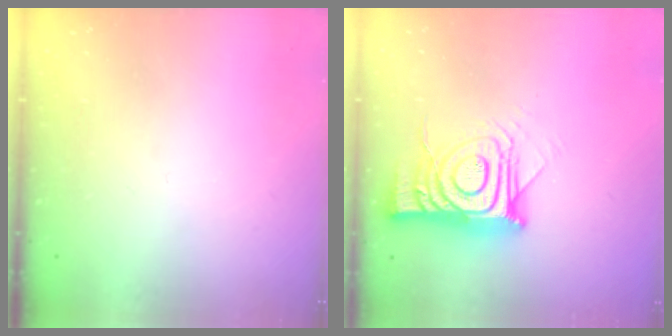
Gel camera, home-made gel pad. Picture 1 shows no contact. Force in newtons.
{"total": 16.1, "press": 16.1, "slide": 1.3}